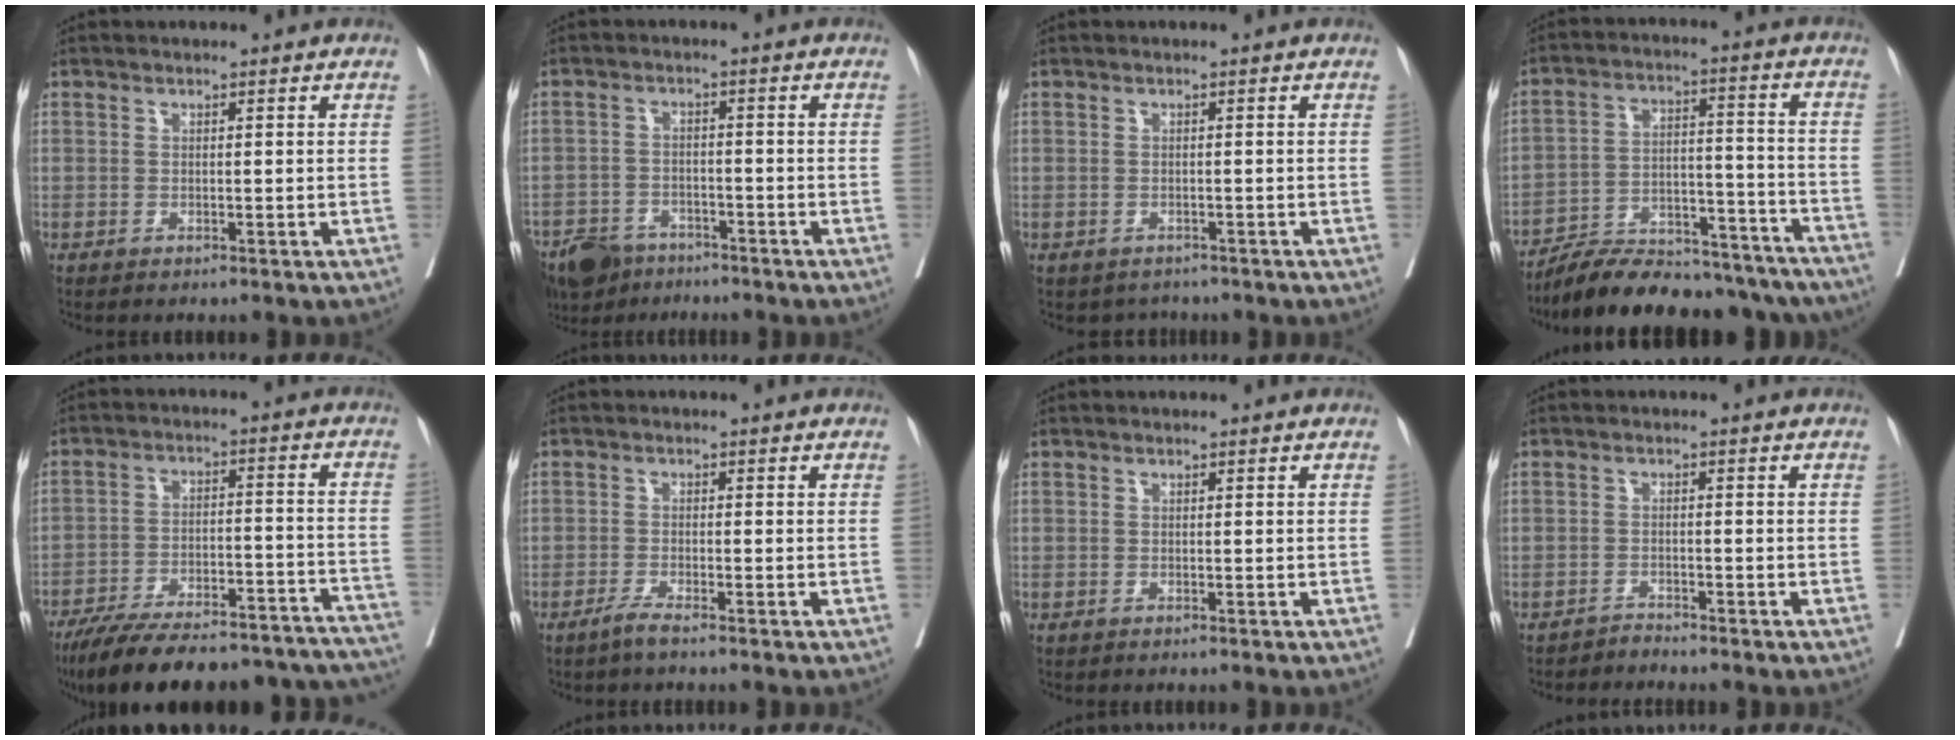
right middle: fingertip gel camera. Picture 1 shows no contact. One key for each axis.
{"total": 8.9, "fx": -7.3, "fy": 4.2, "fz": 2.9, "tx": -0.050, "ty": -0.010, "tz": -0.122}
{"total": 2.4, "fx": -1.9, "fy": 1.3, "fz": 0.2, "tx": -0.005, "ty": 0.004, "tz": -0.027}
{"total": 23.9, "fx": -21.4, "fy": 6.4, "fz": 8.6, "tx": -0.113, "ty": 0.016, "tz": -0.309}
{"total": 29.4, "fx": -25.8, "fy": 6.6, "fz": 12.4, "tx": -0.151, "ty": -0.004, "tz": -0.352}
{"total": 2.0, "fx": -1.6, "fy": -0.2, "fz": 1.2, "tx": -0.029, "ty": -0.005, "tz": -0.035}
{"total": 0.0}
{"total": 1.4, "fx": -1.3, "fy": -0.2, "fz": -0.4, "tx": 0.012, "ty": -0.007, "tz": -0.023}